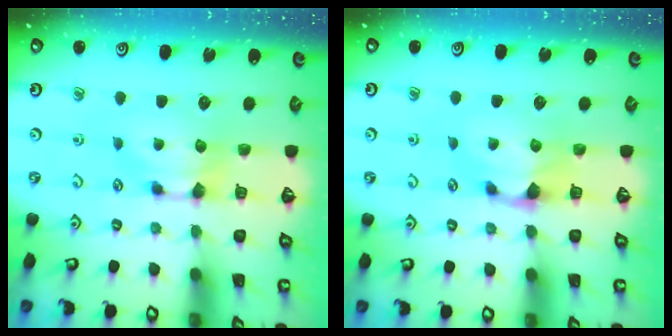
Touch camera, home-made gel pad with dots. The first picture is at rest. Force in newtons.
{"total": 1.2, "press": 0.8, "slide": 0.9}